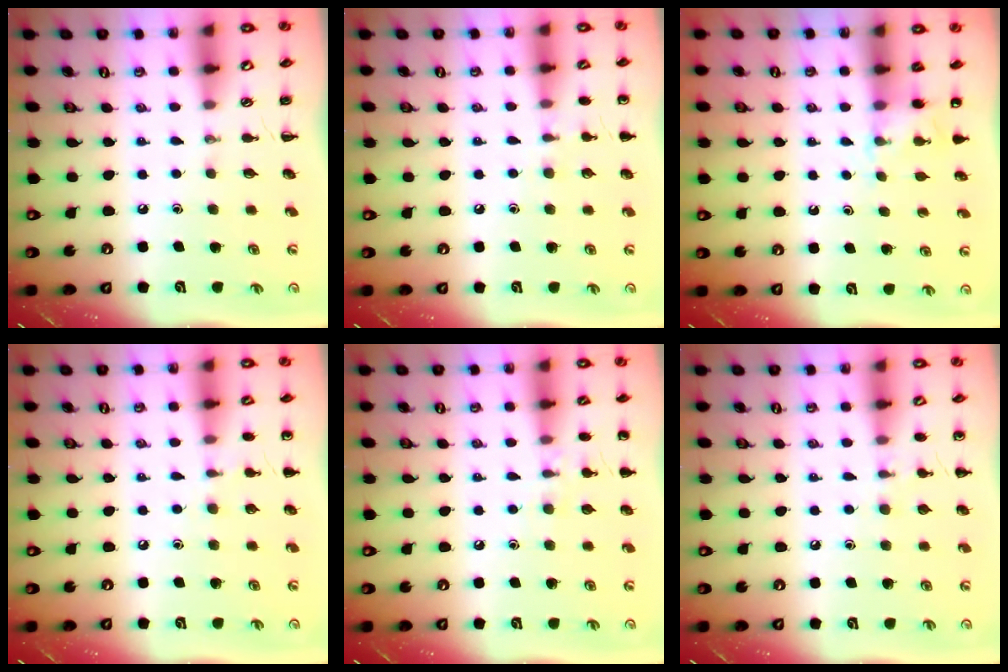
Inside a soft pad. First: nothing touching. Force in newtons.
{"total": 5.9, "press": 5.7, "slide": 1.7}
{"total": 5.3, "press": 5.1, "slide": 1.3}
{"total": 4.8, "press": 4.6, "slide": 1.5}
{"total": 7.6, "press": 7.3, "slide": 2.1}
{"total": 6.1, "press": 5.9, "slide": 1.8}